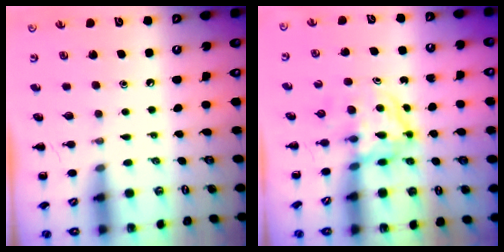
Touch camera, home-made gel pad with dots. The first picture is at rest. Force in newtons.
{"total": 3.8, "press": 3.7, "slide": 0.4}